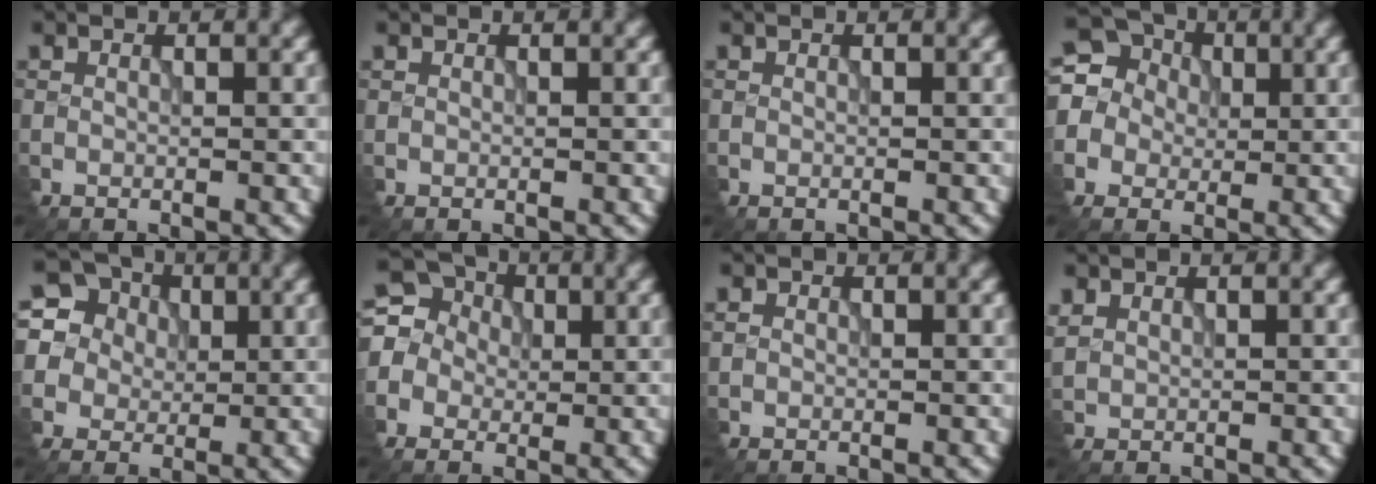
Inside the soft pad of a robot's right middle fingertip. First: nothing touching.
{"total": 0.0}
{"total": 0.0}
{"total": 8.2, "force": [1.8, 7.5, 2.7], "torque": [-0.087, 0.044, 0.005]}
{"total": 10.5, "force": [5.2, 8.4, 3.7], "torque": [-0.116, 0.033, 0.081]}
{"total": 6.1, "force": [0.9, 5.7, 1.9], "torque": [-0.054, 0.028, -0.018]}
{"total": 0.7, "force": [0.3, 0.7, 0.0], "torque": [-0.001, -0.001, 0.008]}
{"total": 1.4, "force": [1.1, 0.8, 0.1], "torque": [-0.013, 0.001, 0.032]}